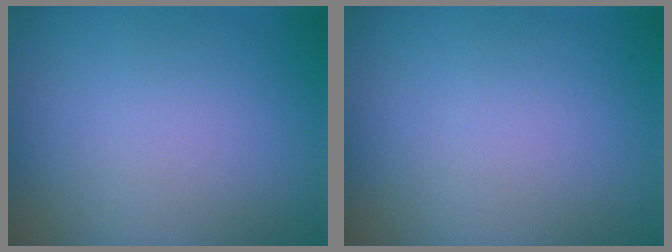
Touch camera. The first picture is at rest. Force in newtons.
{"total": 0.0}